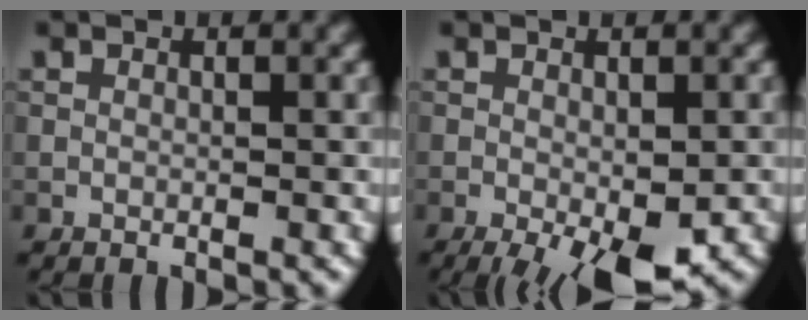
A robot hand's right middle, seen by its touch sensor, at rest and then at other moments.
{"total": 6.3, "force": [-2.9, 2.0, 5.2], "torque": [-0.077, -0.012, -0.037]}